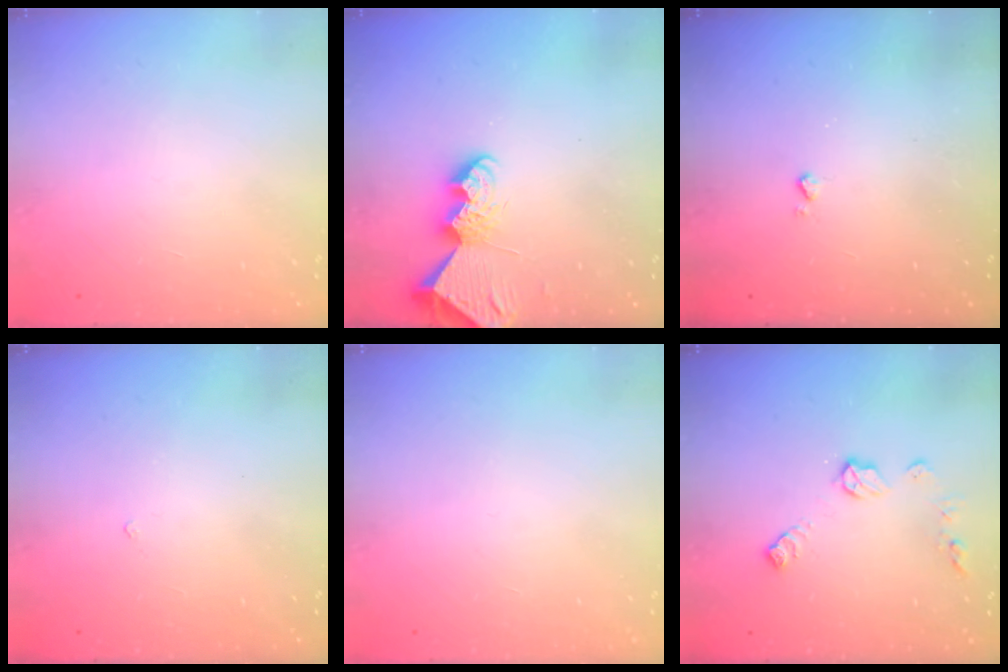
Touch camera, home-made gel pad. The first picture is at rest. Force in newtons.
{"total": 8.4, "press": 8.4, "slide": 0.8}
{"total": 2.5, "press": 2.4, "slide": 0.5}
{"total": 1.9, "press": 1.9, "slide": 0.4}
{"total": 0.0}
{"total": 8.4, "press": 8.4, "slide": 0.3}